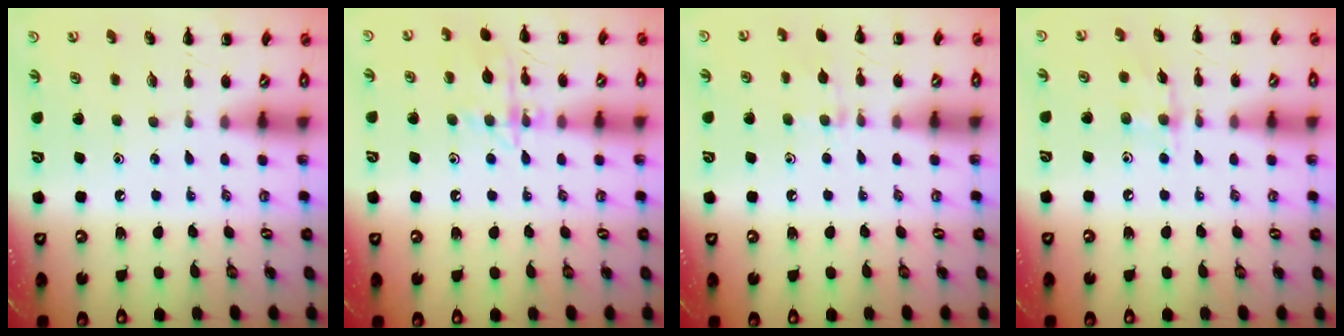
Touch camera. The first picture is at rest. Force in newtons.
{"total": 13.1, "press": 13.0, "slide": 1.1}
{"total": 8.5, "press": 8.2, "slide": 2.3}
{"total": 5.2, "press": 5.1, "slide": 0.8}